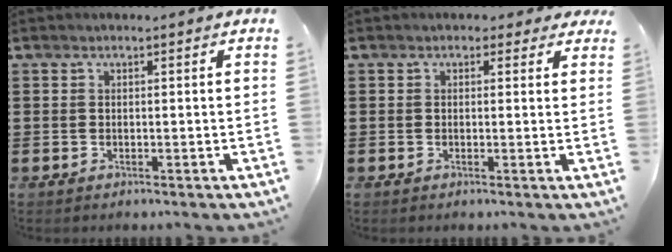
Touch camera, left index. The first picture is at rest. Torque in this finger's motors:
{"motor_torque": [0.94, -0.91, -0.03, 0.01]}